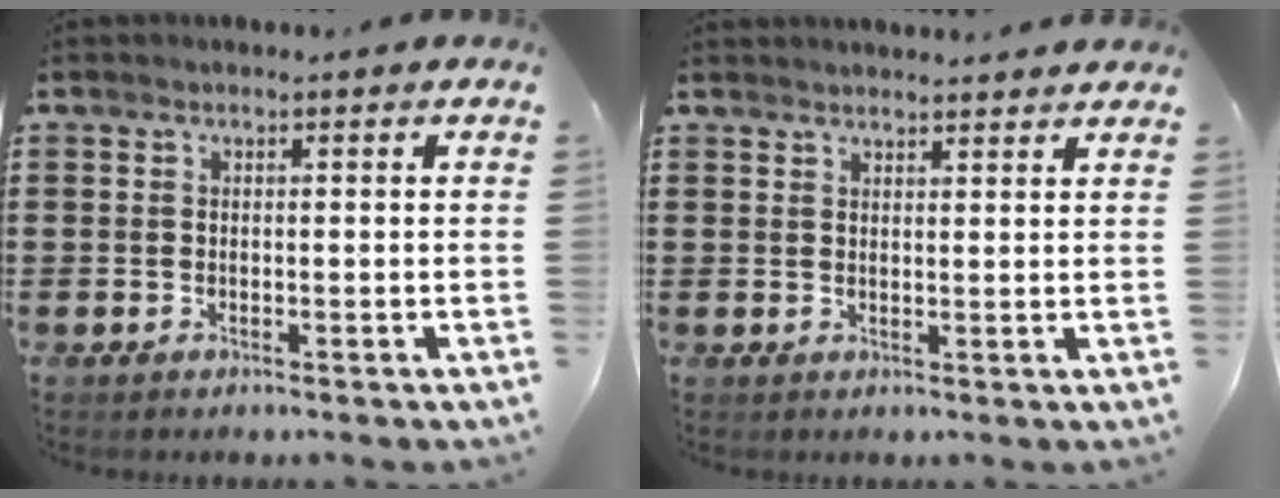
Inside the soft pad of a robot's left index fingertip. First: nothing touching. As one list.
[{"total": 1.9, "force": [1.9, -0.1, 0.1], "torque": [-0.005, -0.001, 0.036]}]